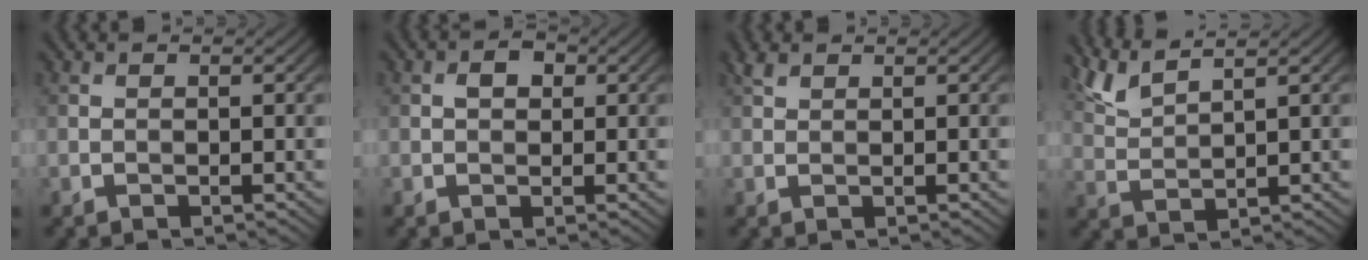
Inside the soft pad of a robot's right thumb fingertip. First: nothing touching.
{"total": 2.0, "force": [0.5, 1.4, 1.3], "torque": [-0.025, 0.003, 0.005]}
{"total": 1.5, "force": [1.2, 0.5, 0.8], "torque": [-0.021, 0.008, 0.026]}
{"total": 5.1, "force": [4.0, 0.9, 3.0], "torque": [-0.074, 0.010, 0.087]}